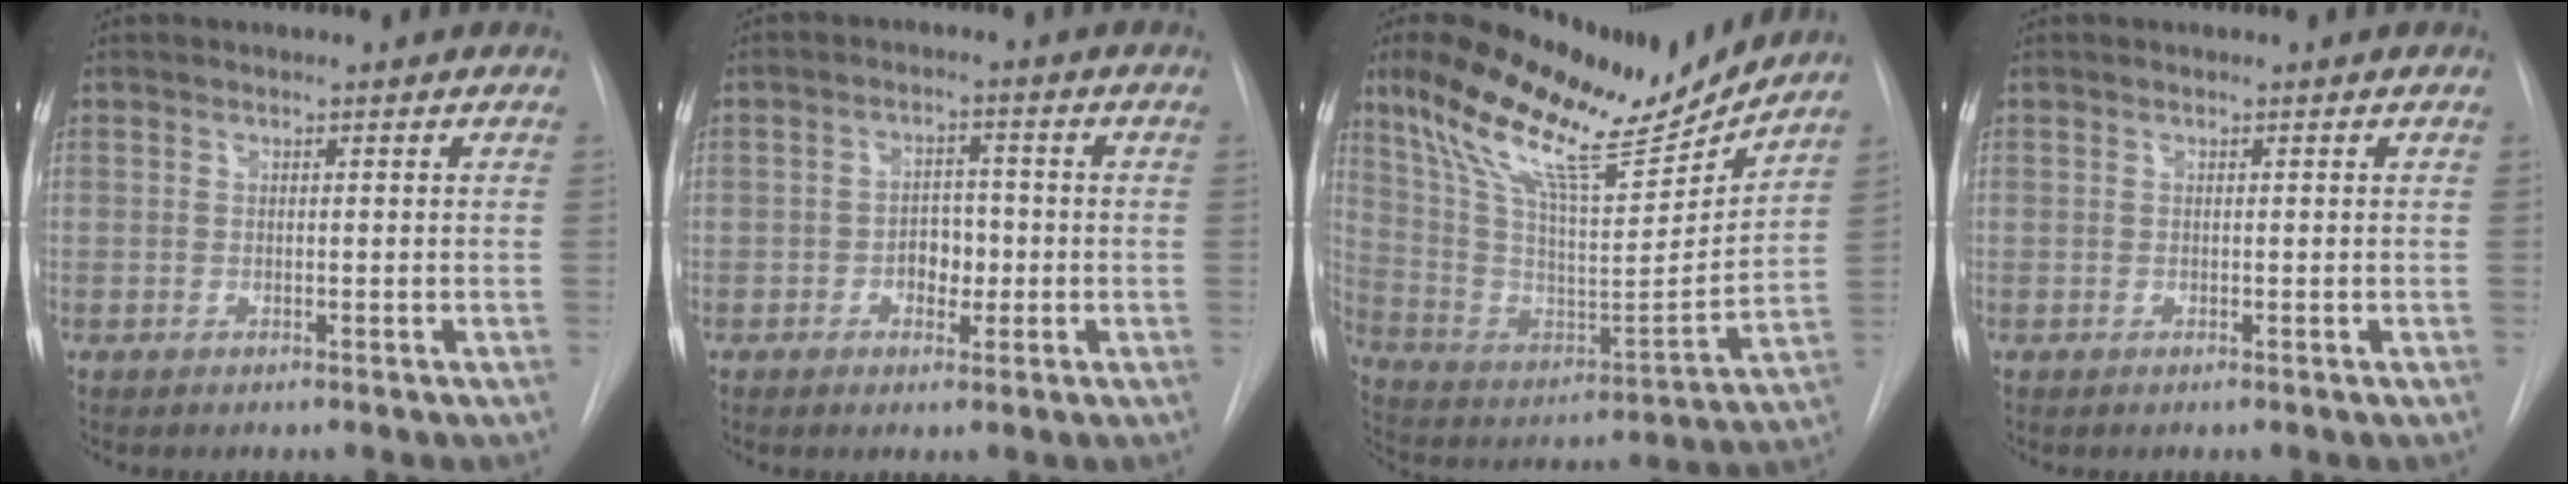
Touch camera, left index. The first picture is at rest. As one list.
[{"total": 3.9, "force": [-1.0, 2.6, 2.7], "torque": [-0.036, 0.006, -0.015]}, {"total": 21.5, "force": [17.4, 3.4, 12.1], "torque": [-0.230, -0.007, 0.302]}, {"total": 0.0}]